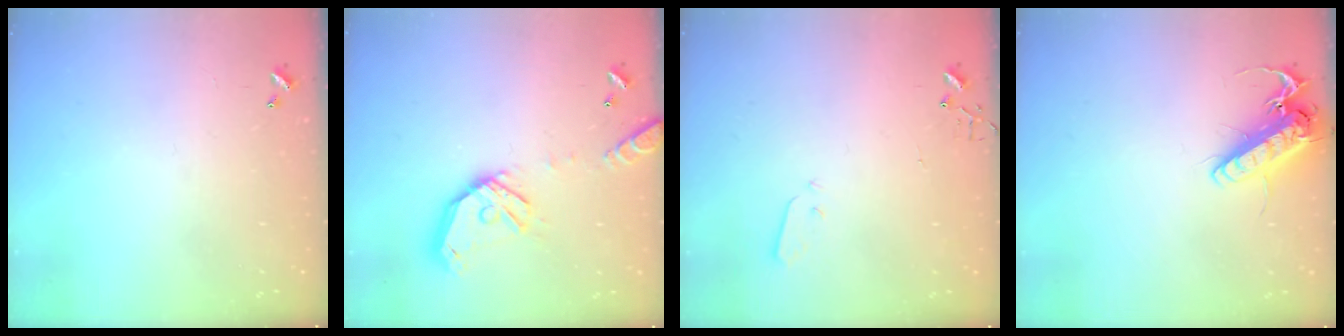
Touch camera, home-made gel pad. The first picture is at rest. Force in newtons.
{"total": 16.2, "press": 16.0, "slide": 2.7}
{"total": 3.2, "press": 3.2, "slide": 0.1}
{"total": 14.1, "press": 13.9, "slide": 2.6}